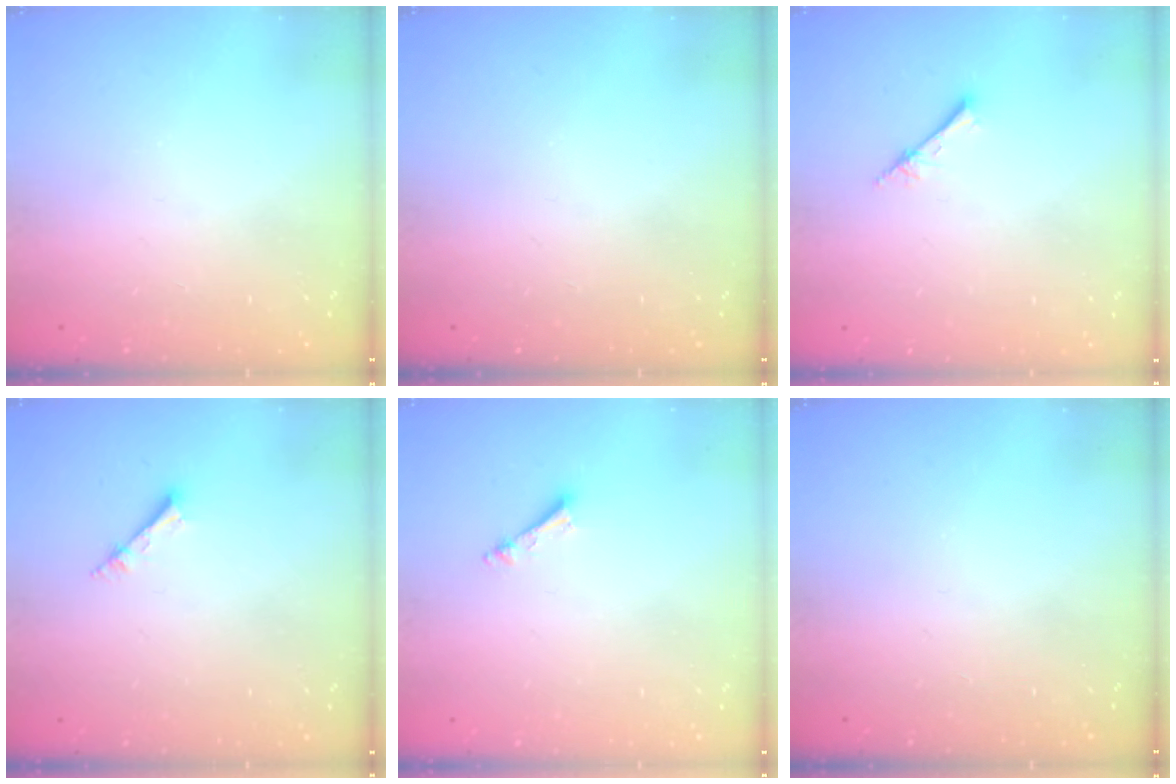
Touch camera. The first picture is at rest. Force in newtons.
{"total": 0.0}
{"total": 2.6, "press": 2.6, "slide": 0.3}
{"total": 2.6, "press": 2.6, "slide": 0.3}
{"total": 3.3, "press": 3.3, "slide": 0.1}
{"total": 0.0}